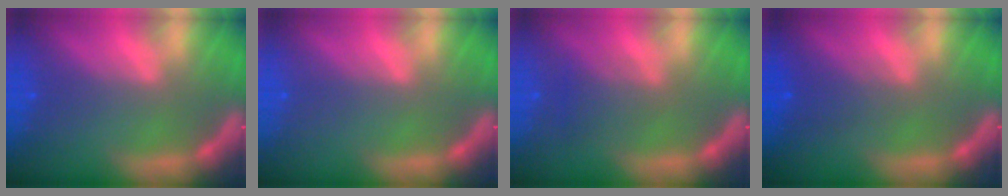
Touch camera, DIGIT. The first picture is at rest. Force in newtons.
{"total": 0.0}
{"total": 2.5}
{"total": 2.5}